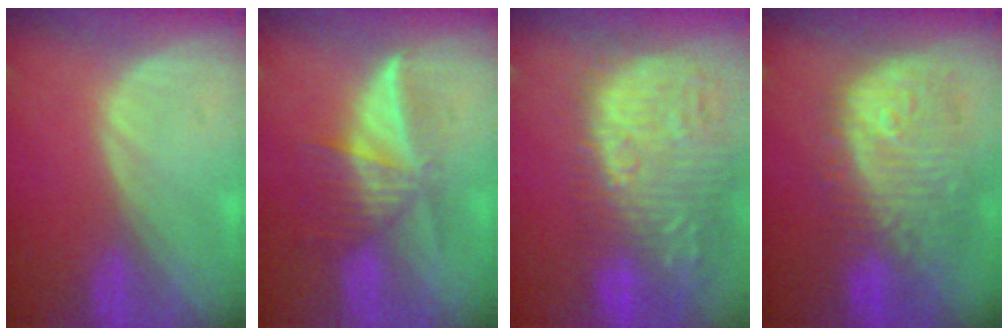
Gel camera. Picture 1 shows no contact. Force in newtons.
{"total": 6.0, "press": 5.8, "slide": 1.6}
{"total": 16.0, "press": 13.3, "slide": 9.0}
{"total": 12.0, "press": 10.8, "slide": 5.3}